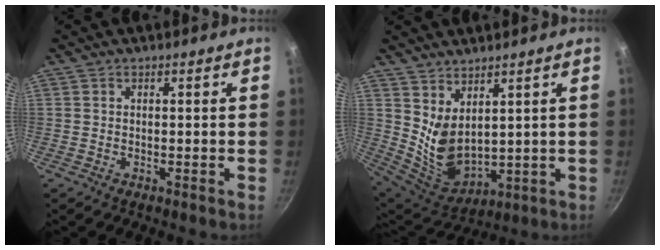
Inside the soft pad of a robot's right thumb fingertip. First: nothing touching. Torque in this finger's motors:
{"motor_torque": [-0.90, 1.17, 0.95, 0.34, 0.14]}